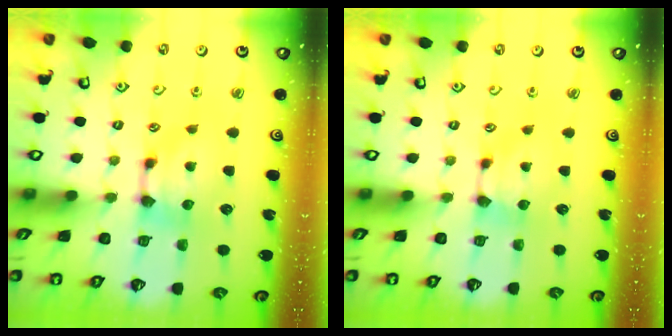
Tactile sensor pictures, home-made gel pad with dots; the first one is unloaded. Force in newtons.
{"total": 0.9, "press": 0.8, "slide": 0.3}